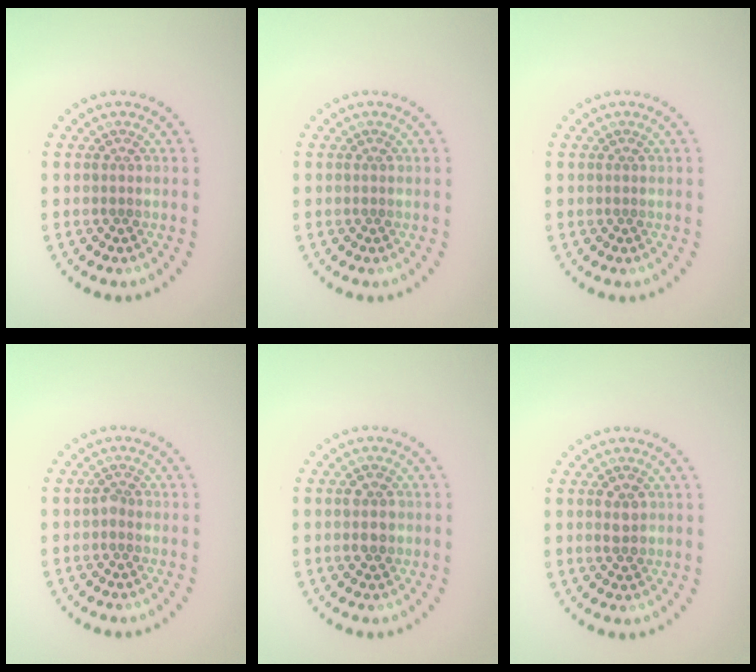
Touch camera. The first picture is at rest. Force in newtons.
{"total": 0.0}
{"total": 0.0}
{"total": 0.7, "press": 0.5, "slide": 0.4}
{"total": 1.8, "press": 1.8, "slide": 0.2}
{"total": 1.6, "press": 1.6, "slide": 0.2}